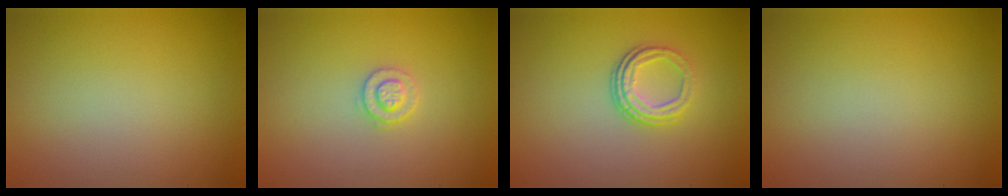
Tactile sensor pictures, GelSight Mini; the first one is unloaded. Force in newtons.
{"total": 1.8, "press": 1.8, "slide": 0.4}
{"total": 3.4, "press": 2.3, "slide": 2.4}
{"total": 0.0}